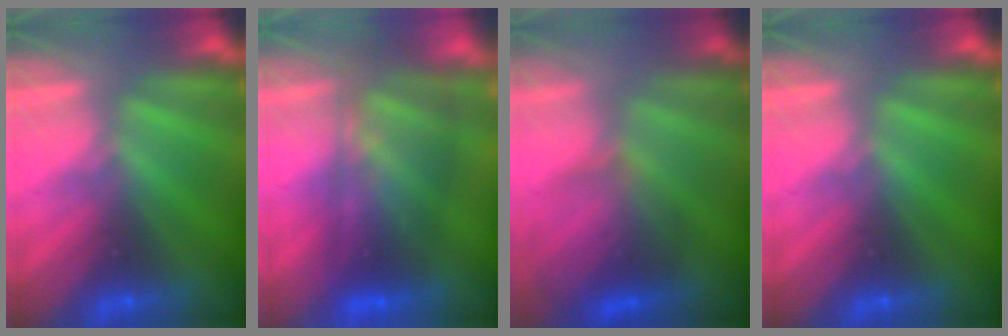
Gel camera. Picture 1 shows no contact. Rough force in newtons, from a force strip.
{"total": 7.7}
{"total": 4.0}
{"total": 0.0}